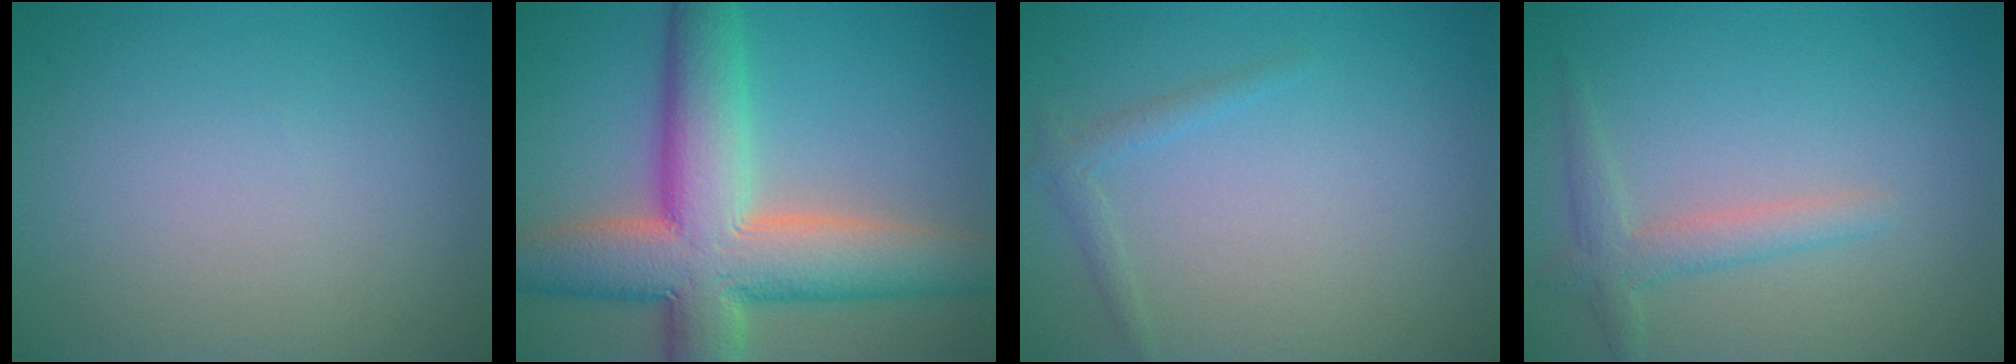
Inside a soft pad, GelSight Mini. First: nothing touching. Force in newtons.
{"total": 12.0, "press": 12.0, "slide": 1.1}
{"total": 1.2, "press": 1.2, "slide": 0.1}
{"total": 2.3, "press": 2.3, "slide": 0.2}